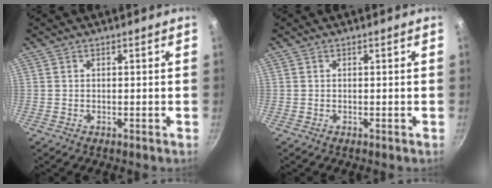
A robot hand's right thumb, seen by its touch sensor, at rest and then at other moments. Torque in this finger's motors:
{"motor_torque": [-0.05, -0.05, 0.02, 0.01, 0.00]}